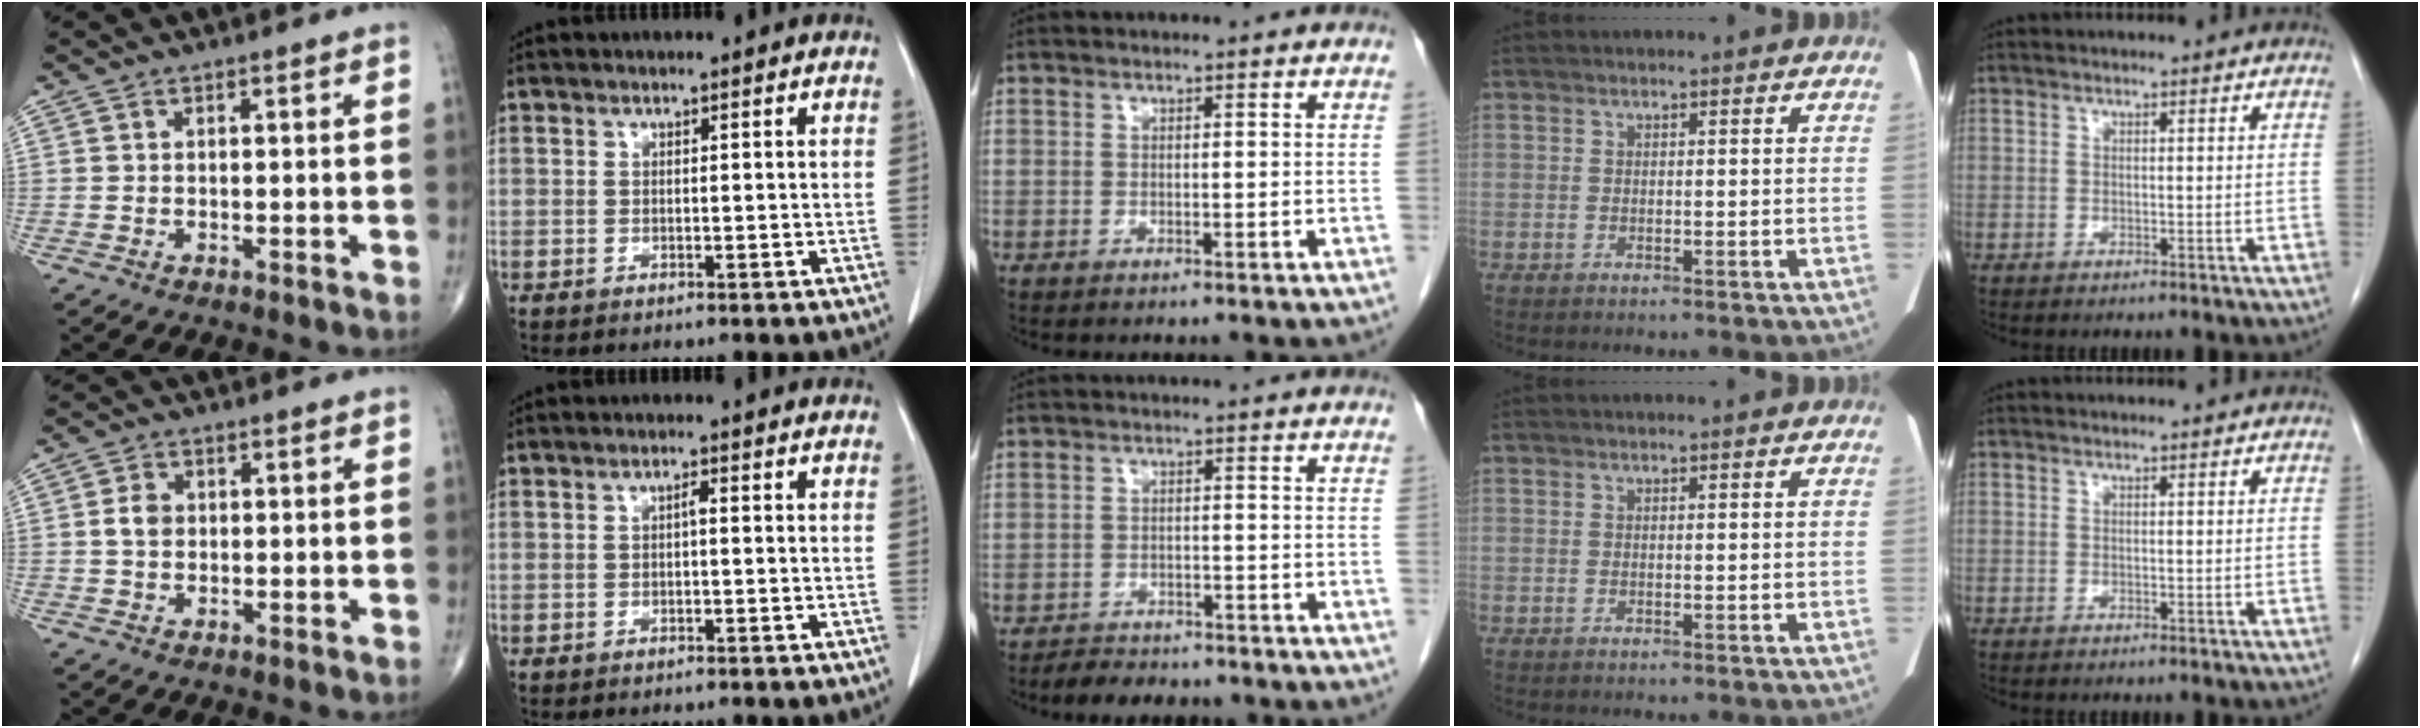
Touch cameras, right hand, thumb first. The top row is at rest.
{"thumb": {"total": 3.1, "force": [0.2, 2.4, 2.0], "torque": [-0.034, 0.005, 0.001]}, "index": {"total": 0.9, "force": [0.0, 0.2, 0.9], "torque": [-0.014, 0.002, 0.000]}, "middle": {"total": 5.3, "force": [-4.7, 1.9, 1.5], "torque": [-0.031, -0.006, -0.066]}}